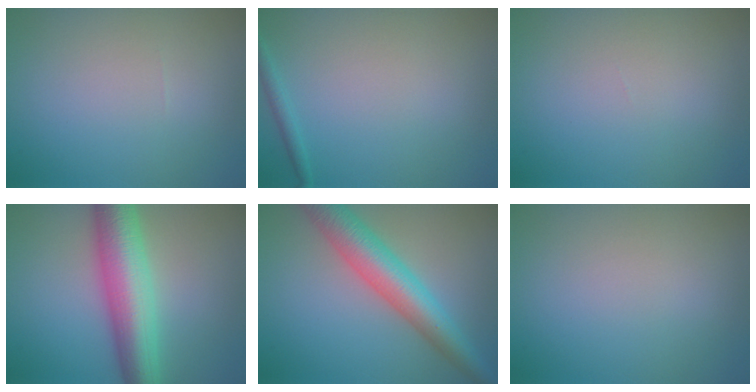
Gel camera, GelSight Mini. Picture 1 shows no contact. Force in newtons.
{"total": 1.0, "press": 1.0, "slide": 0.0}
{"total": 0.0}
{"total": 7.9, "press": 7.9, "slide": 0.1}
{"total": 6.5, "press": 6.5, "slide": 0.1}
{"total": 0.0}